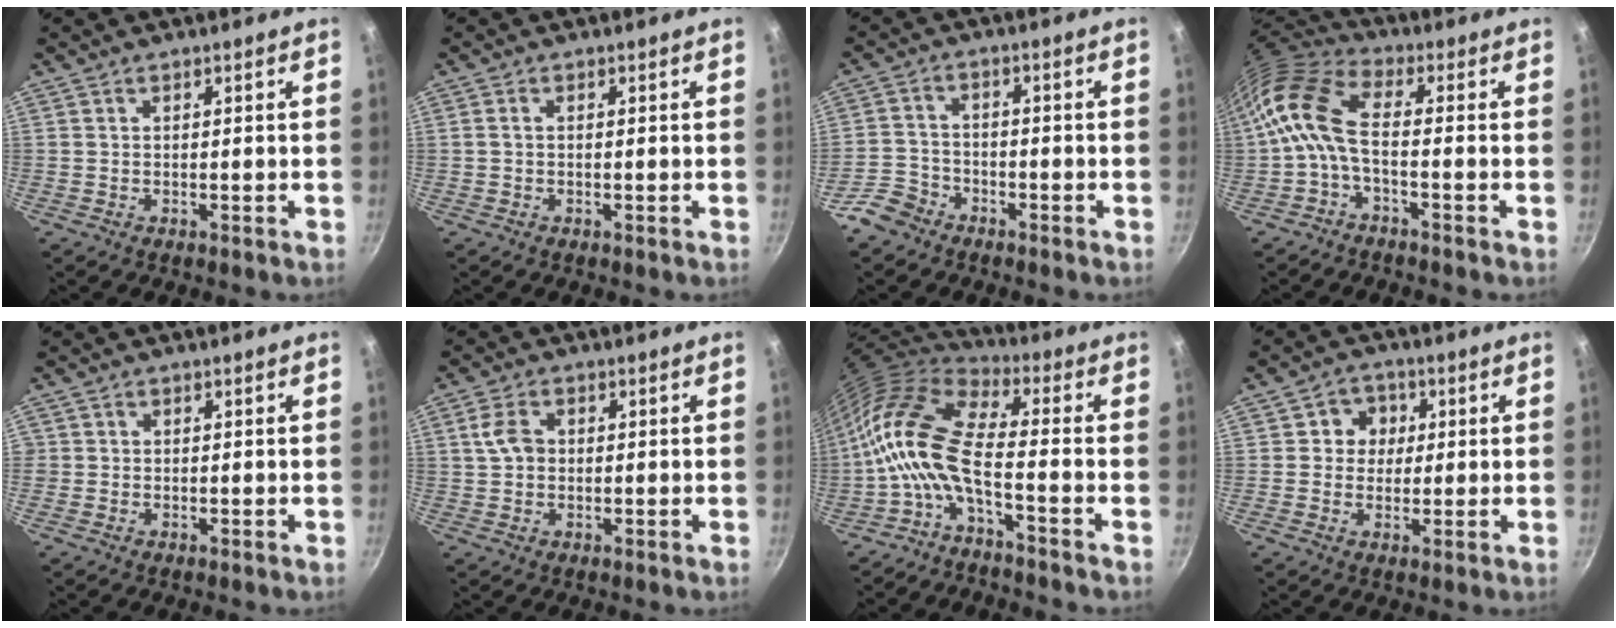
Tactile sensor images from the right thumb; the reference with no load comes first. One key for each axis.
{"total": 0.9, "fx": 0.0, "fy": 0.5, "fz": 0.7, "tx": -0.014, "ty": 0.004, "tz": 0.000}
{"total": 5.4, "fx": -4.0, "fy": 3.4, "fz": 1.3, "tx": -0.018, "ty": 0.041, "tz": -0.080}
{"total": 9.9, "fx": -1.8, "fy": 4.7, "fz": 8.6, "tx": -0.188, "ty": 0.033, "tz": -0.052}
{"total": 1.1, "fx": -0.1, "fy": 1.1, "fz": 0.2, "tx": 0.004, "ty": 0.003, "tz": -0.003}
{"total": 4.6, "fx": 0.6, "fy": 3.4, "fz": 3.1, "tx": -0.052, "ty": 0.007, "tz": 0.006}
{"total": 13.0, "fx": -3.5, "fy": 4.7, "fz": 11.6, "tx": -0.239, "ty": 0.041, "tz": -0.084}
{"total": 5.4, "fx": 0.9, "fy": 5.1, "fz": 1.7, "tx": 0.013, "ty": 0.004, "tz": 0.005}